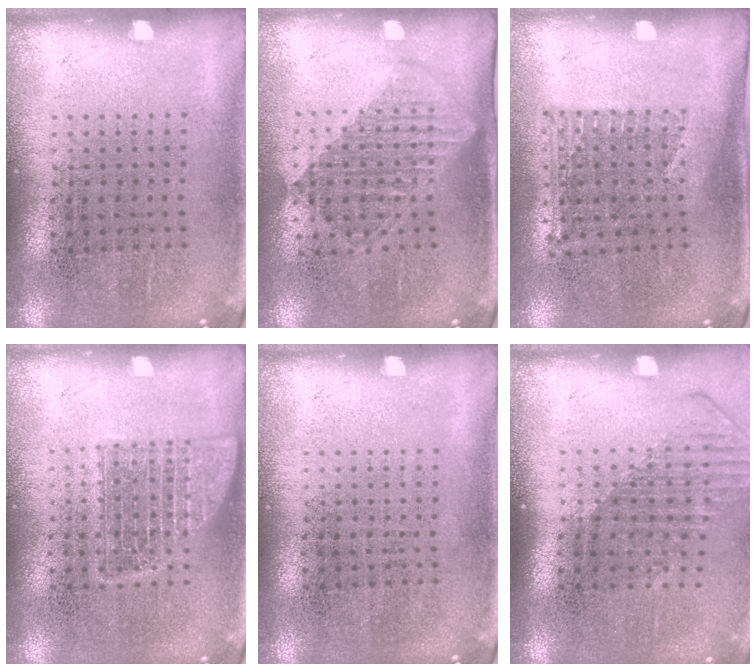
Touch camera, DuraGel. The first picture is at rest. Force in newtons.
{"total": 1.2, "press": 1.0, "slide": 0.5}
{"total": 1.1, "press": 0.9, "slide": 0.6}
{"total": 1.5, "press": 1.5, "slide": 0.2}
{"total": 0.0}
{"total": 1.6, "press": 1.2, "slide": 1.0}